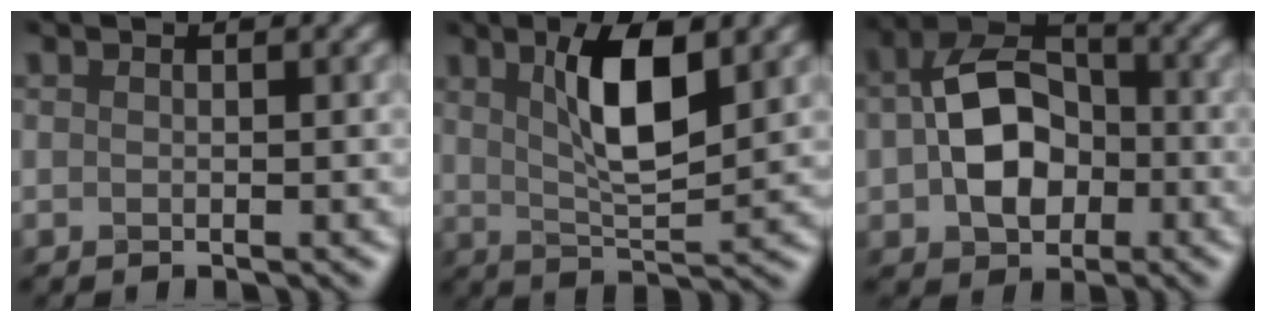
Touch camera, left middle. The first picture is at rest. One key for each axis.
{"total": 4.2, "fx": 1.6, "fy": 0.6, "fz": 3.8, "tx": -0.089, "ty": -0.004, "tz": 0.049}
{"total": 5.9, "fx": -1.0, "fy": 4.5, "fz": 3.8, "tx": -0.097, "ty": 0.002, "tz": -0.005}